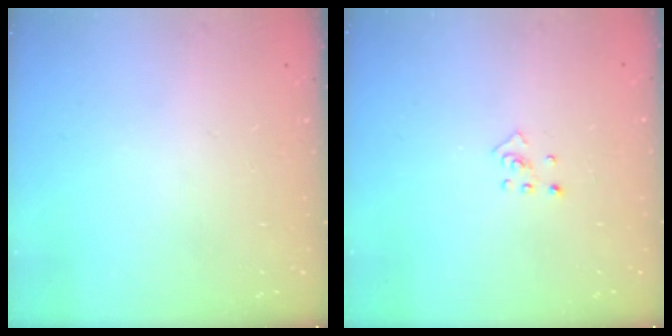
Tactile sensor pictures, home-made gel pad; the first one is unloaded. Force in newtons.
{"total": 3.3, "press": 3.2, "slide": 0.7}